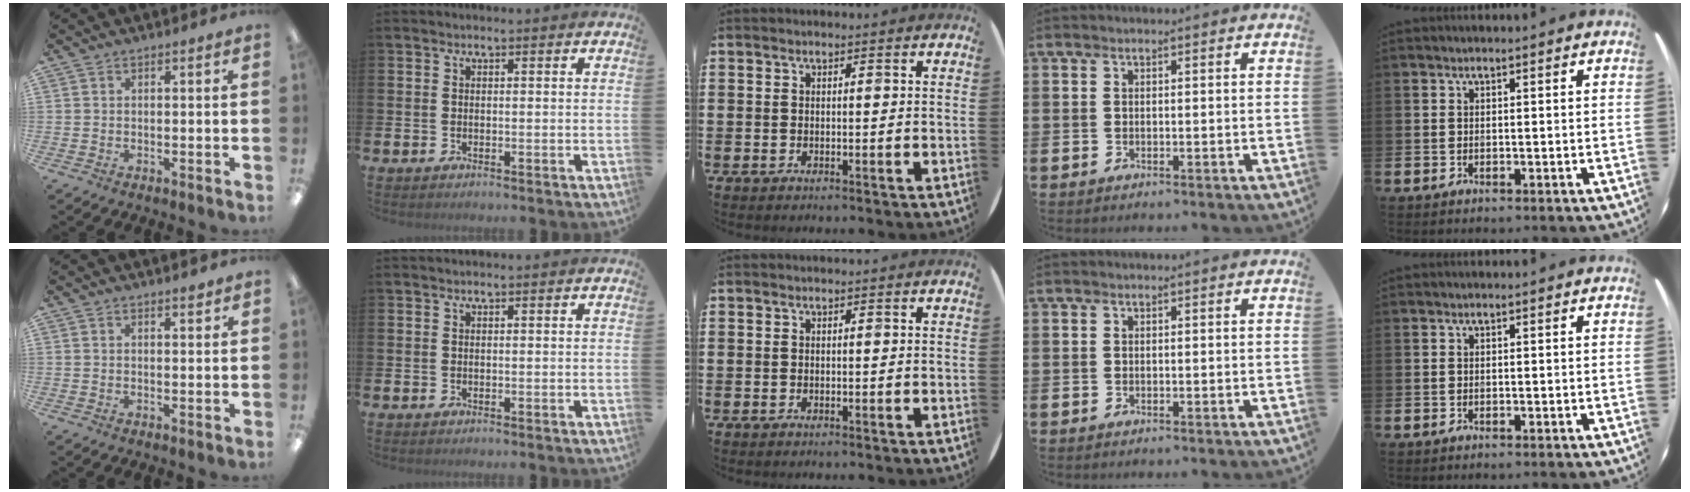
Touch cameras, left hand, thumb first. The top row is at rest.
{"thumb": {"total": 1.5, "force": [1.4, 0.3, 0.5], "torque": [-0.003, -0.005, 0.024]}}